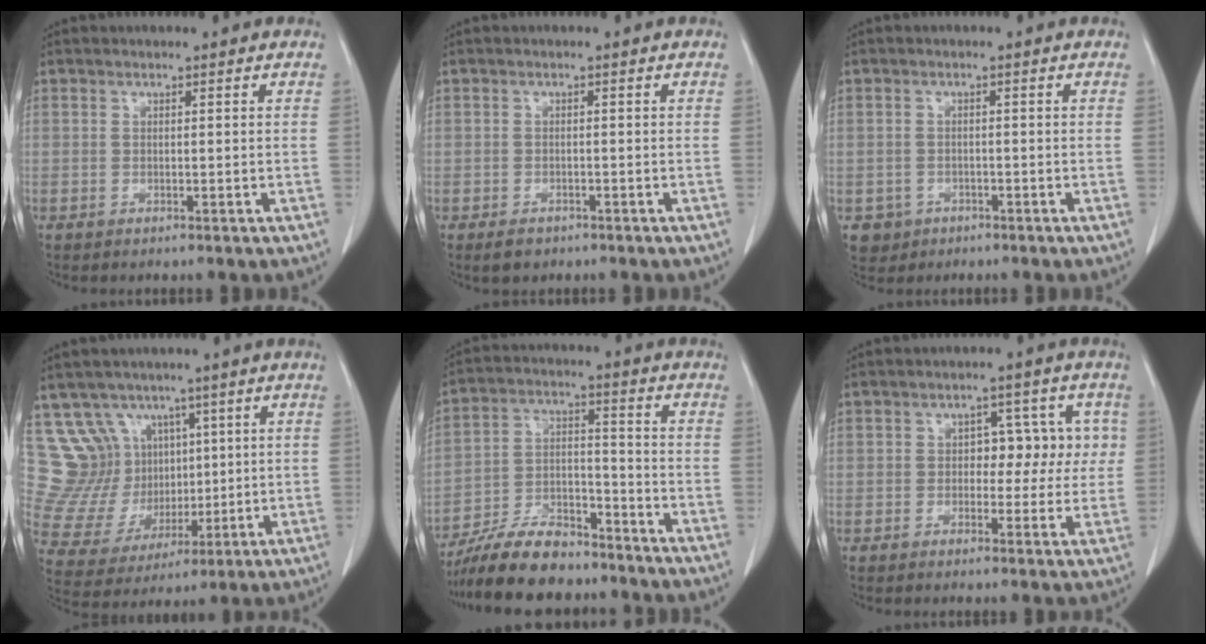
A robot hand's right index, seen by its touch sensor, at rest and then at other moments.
{"total": 1.9, "force": [-1.2, 1.3, 0.7], "torque": [-0.015, -0.001, -0.013]}
{"total": 3.2, "force": [-1.2, 3.0, 0.1], "torque": [0.002, 0.009, -0.016]}
{"total": 11.7, "force": [6.1, 9.3, 3.5], "torque": [-0.079, 0.043, 0.140]}
{"total": 12.6, "force": [-10.9, 3.7, 5.1], "torque": [-0.092, 0.007, -0.197]}
{"total": 6.2, "force": [0.7, 4.2, 4.4], "torque": [-0.037, 0.028, 0.010]}